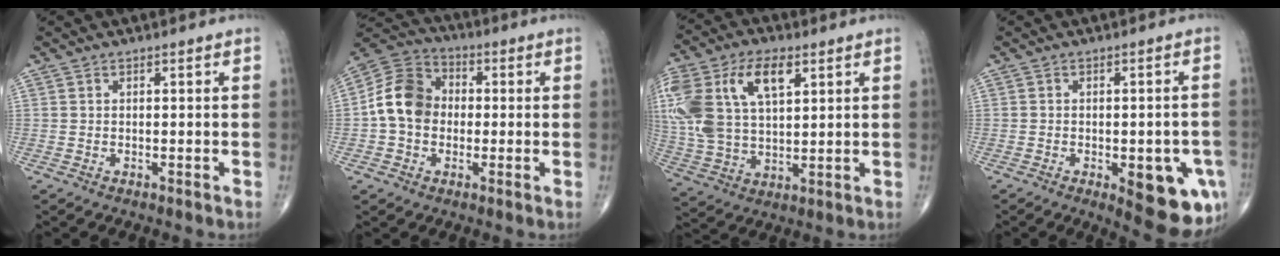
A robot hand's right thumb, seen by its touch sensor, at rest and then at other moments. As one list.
[{"total": 11.1, "force": [-0.4, 8.9, 6.6], "torque": [-0.109, 0.032, -0.021]}, {"total": 20.3, "force": [7.1, 11.3, 15.3], "torque": [-0.339, 0.010, 0.135]}, {"total": 12.7, "force": [-4.5, 5.1, 10.8], "torque": [-0.108, 0.005, -0.040]}]